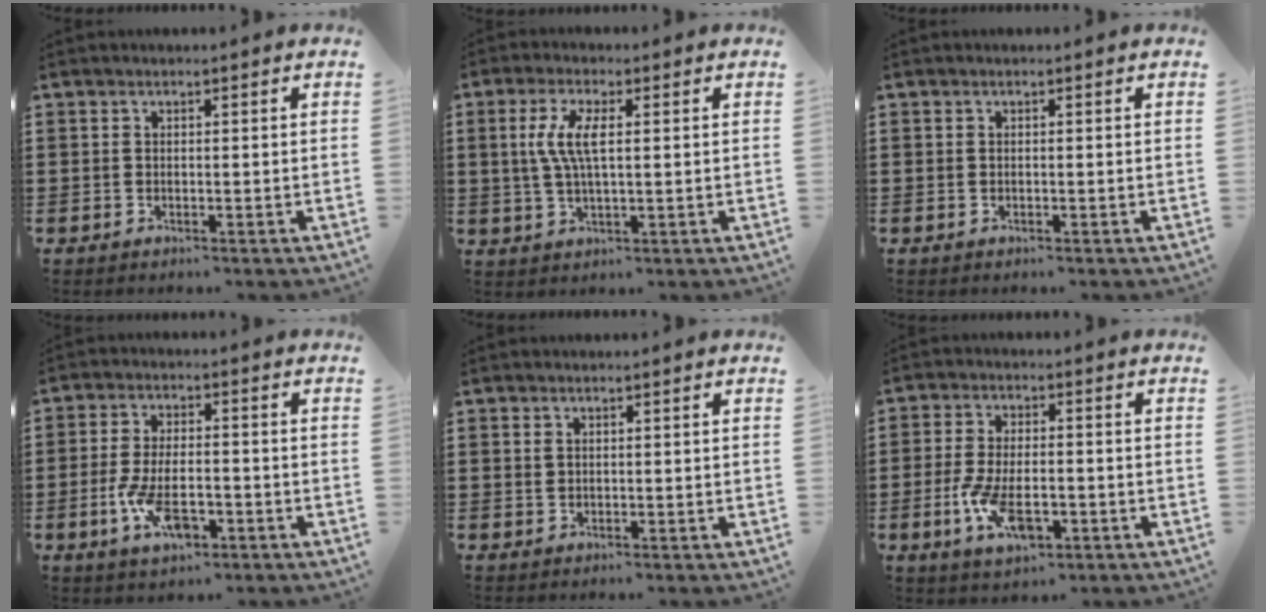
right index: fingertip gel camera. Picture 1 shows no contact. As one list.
[{"total": 5.9, "force": [1.0, 2.0, 5.5], "torque": [-0.124, 0.002, 0.010]}, {"total": 0.0}, {"total": 7.1, "force": [-2.7, 3.1, 5.7], "torque": [-0.122, -0.001, -0.050]}, {"total": 0.8, "force": [0.4, 0.6, 0.3], "torque": [-0.009, 0.004, 0.008]}, {"total": 7.2, "force": [-2.4, 3.3, 5.9], "torque": [-0.125, -0.002, -0.045]}]